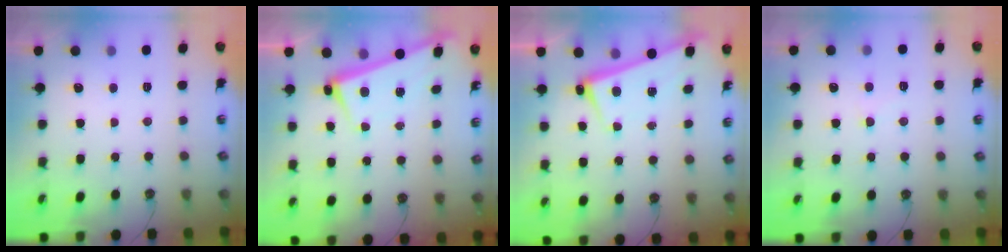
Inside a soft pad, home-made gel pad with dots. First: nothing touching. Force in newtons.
{"total": 2.7, "press": 2.6, "slide": 0.5}
{"total": 2.7, "press": 2.6, "slide": 0.8}
{"total": 1.6, "press": 1.4, "slide": 0.7}